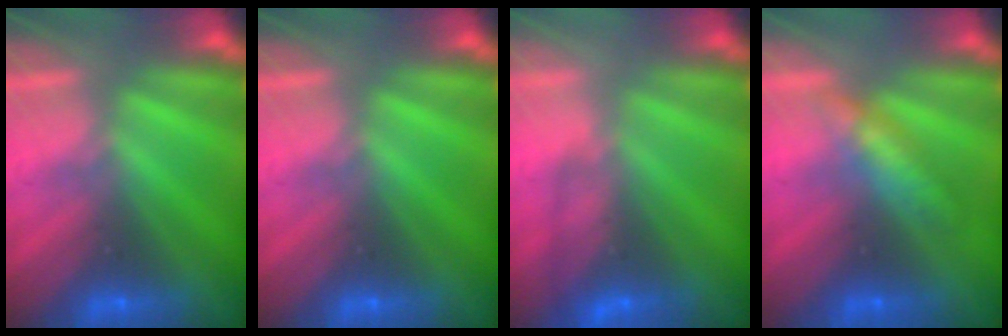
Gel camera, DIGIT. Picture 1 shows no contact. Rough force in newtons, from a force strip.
{"total": 0.0}
{"total": 4.8}
{"total": 3.4}